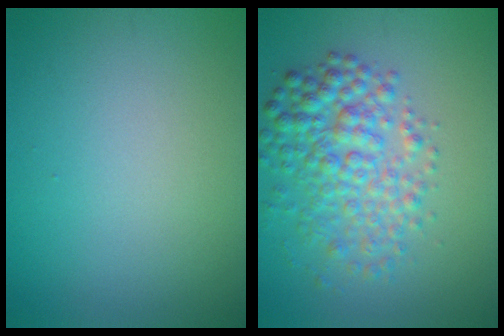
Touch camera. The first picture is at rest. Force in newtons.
{"total": 5.1, "press": 5.1, "slide": 0.1}